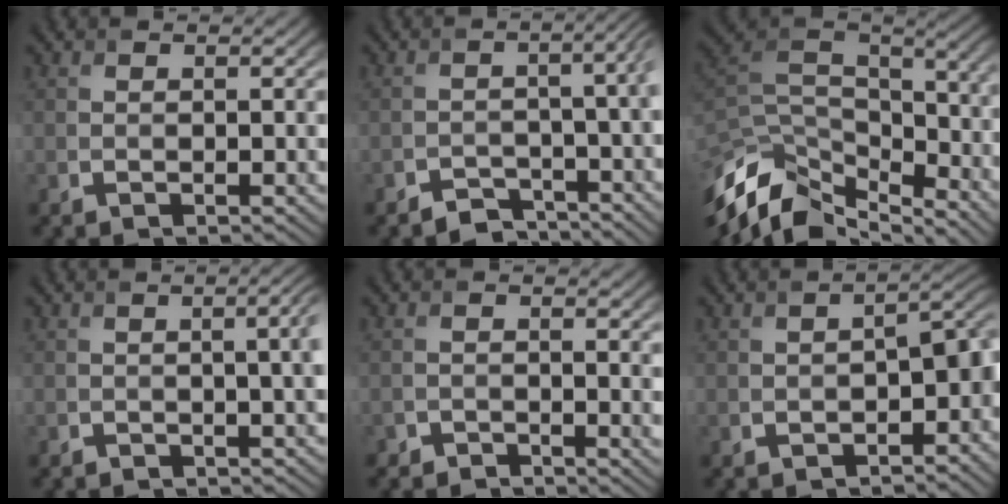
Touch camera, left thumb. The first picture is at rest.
{"total": 4.5, "force": [-3.4, 1.4, 2.7], "torque": [-0.043, -0.005, -0.054]}
{"total": 15.0, "force": [-8.6, 7.5, 9.8], "torque": [-0.260, -0.023, -0.141]}
{"total": 3.5, "force": [-0.3, 1.1, 3.3], "torque": [-0.035, 0.006, -0.008]}
{"total": 2.2, "force": [-1.5, 1.1, 1.2], "torque": [-0.021, -0.005, -0.025]}
{"total": 5.3, "force": [-2.3, 2.6, 4.0], "torque": [-0.041, -0.014, -0.034]}